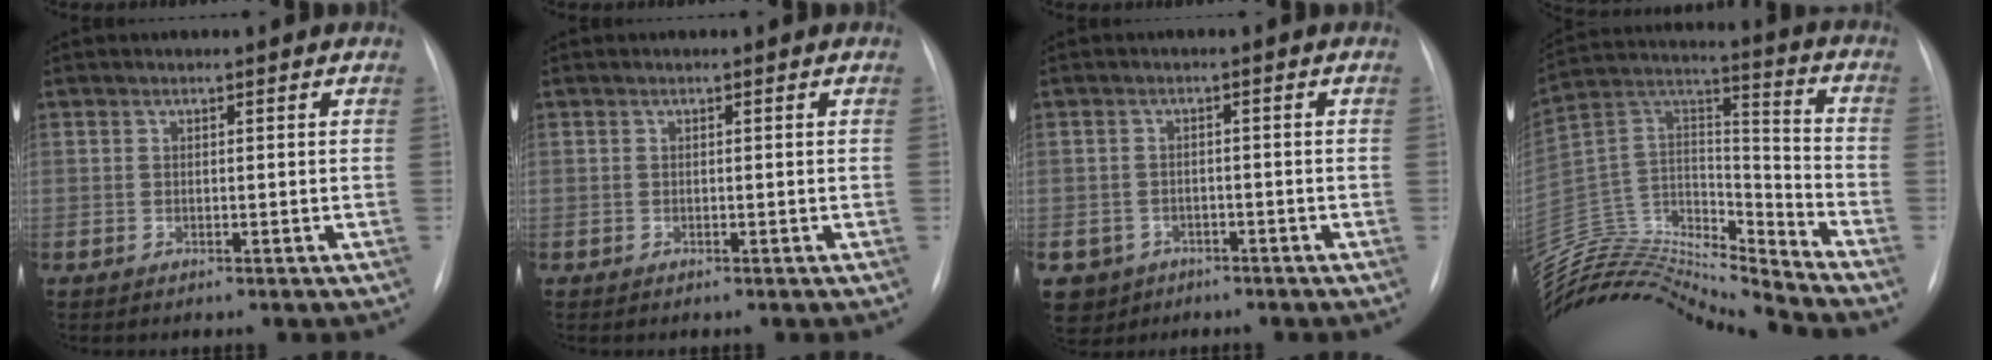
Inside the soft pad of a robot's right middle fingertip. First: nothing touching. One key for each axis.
{"total": 0.0}
{"total": 5.1, "fx": -2.7, "fy": 4.3, "fz": 0.5, "tx": -0.008, "ty": 0.008, "tz": -0.038}
{"total": 24.1, "fx": -23.4, "fy": 2.2, "fz": 5.5, "tx": -0.121, "ty": 0.047, "tz": -0.397}